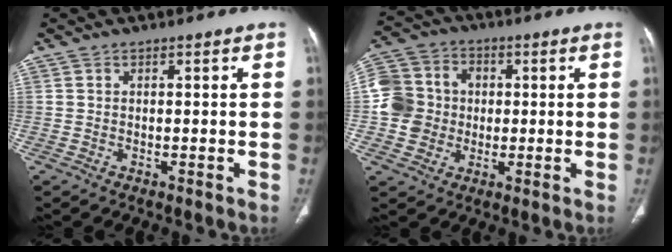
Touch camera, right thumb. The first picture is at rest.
{"total": 11.1, "force": [-0.2, 10.4, 4.1], "torque": [-0.064, 0.024, -0.009]}